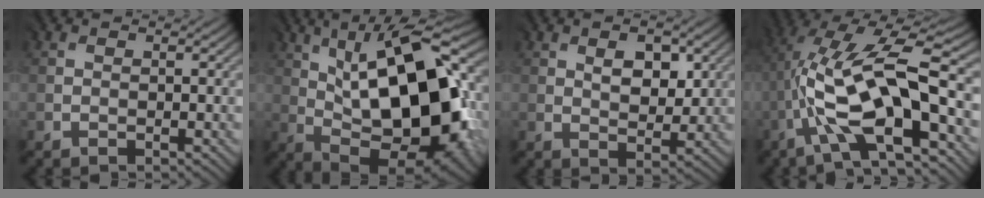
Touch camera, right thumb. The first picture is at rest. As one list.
[{"total": 18.5, "force": [2.6, 8.1, 16.5], "torque": [-0.260, 0.020, 0.045]}, {"total": 4.4, "force": [1.7, 2.5, 3.2], "torque": [-0.051, -0.004, 0.032]}, {"total": 14.1, "force": [-2.4, 4.6, 13.1], "torque": [-0.249, 0.016, -0.040]}]